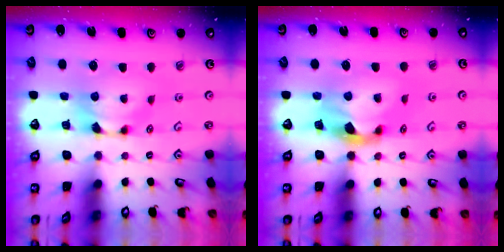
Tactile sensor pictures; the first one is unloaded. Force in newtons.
{"total": 2.9, "press": 2.6, "slide": 1.3}